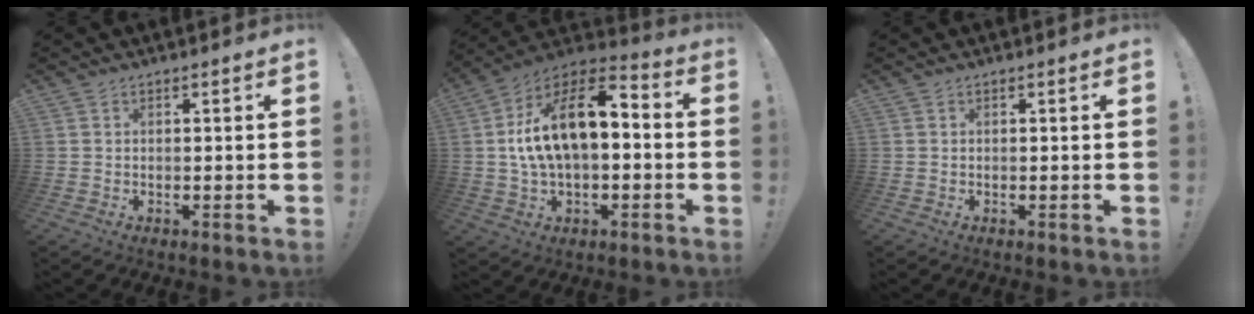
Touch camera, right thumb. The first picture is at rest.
{"total": 16.8, "force": [2.3, 9.1, 13.9], "torque": [-0.229, -0.003, 0.039]}
{"total": 0.0}